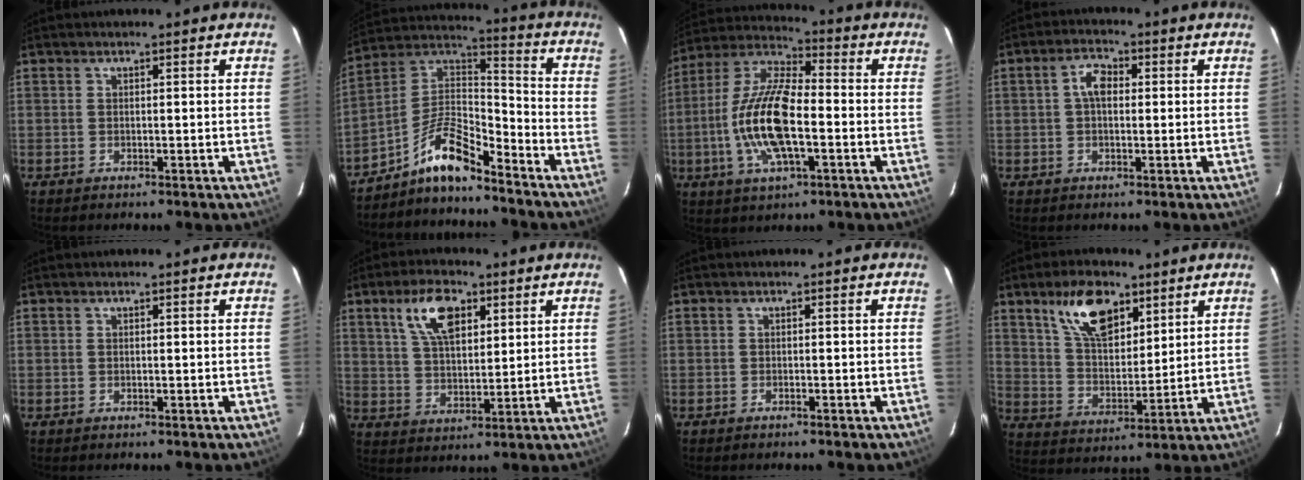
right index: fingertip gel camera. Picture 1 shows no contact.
{"total": 11.4, "force": [-8.7, 3.4, 6.6], "torque": [-0.153, 0.030, -0.172]}
{"total": 16.0, "force": [-3.4, 5.7, 14.6], "torque": [-0.299, 0.000, -0.070]}
{"total": 4.1, "force": [0.5, 2.5, 3.2], "torque": [-0.061, 0.016, 0.008]}
{"total": 0.0}
{"total": 9.8, "force": [4.8, 4.7, 7.2], "torque": [-0.135, 0.018, 0.089]}
{"total": 0.7, "force": [-0.7, 0.1, 0.2], "torque": [-0.007, 0.002, -0.012]}
{"total": 12.8, "force": [7.5, 6.3, 8.2], "torque": [-0.141, 0.012, 0.143]}